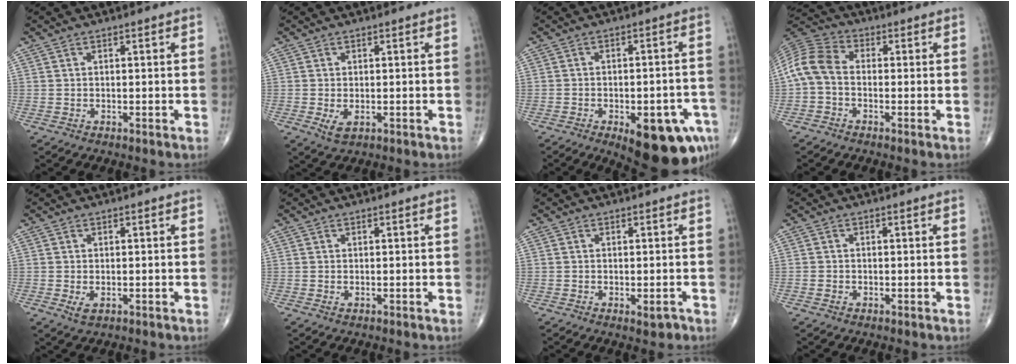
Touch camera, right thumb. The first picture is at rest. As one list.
[{"total": 2.7, "force": [-0.6, 1.6, 2.1], "torque": [-0.038, -0.006, -0.005]}, {"total": 15.0, "force": [-7.1, 6.0, 11.9], "torque": [-0.106, 0.025, -0.078]}, {"total": 8.3, "force": [-1.0, 5.6, 6.0], "torque": [-0.118, 0.024, -0.037]}, {"total": 2.0, "force": [-0.5, 1.2, 1.5], "torque": [-0.027, -0.004, -0.006]}, {"total": 0.6, "force": [-0.1, 0.4, 0.5], "torque": [-0.011, 0.003, 0.000]}, {"total": 1.9, "force": [-0.9, 0.8, 1.5], "torque": [-0.014, -0.001, -0.011]}, {"total": 1.0, "force": [-0.3, 0.9, 0.3], "torque": [-0.003, 0.005, -0.006]}]